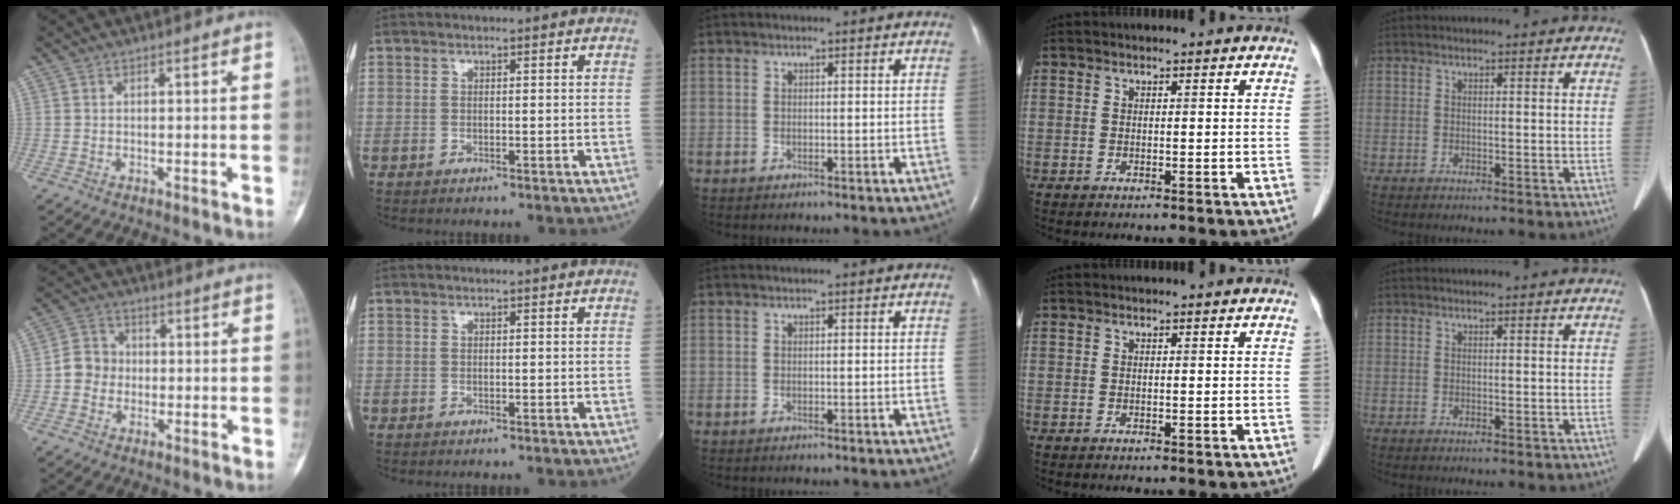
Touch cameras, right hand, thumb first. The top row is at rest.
{"thumb": {"total": 5.5, "force": [-0.7, 5.0, 2.1], "torque": [-0.016, 0.017, -0.023]}}